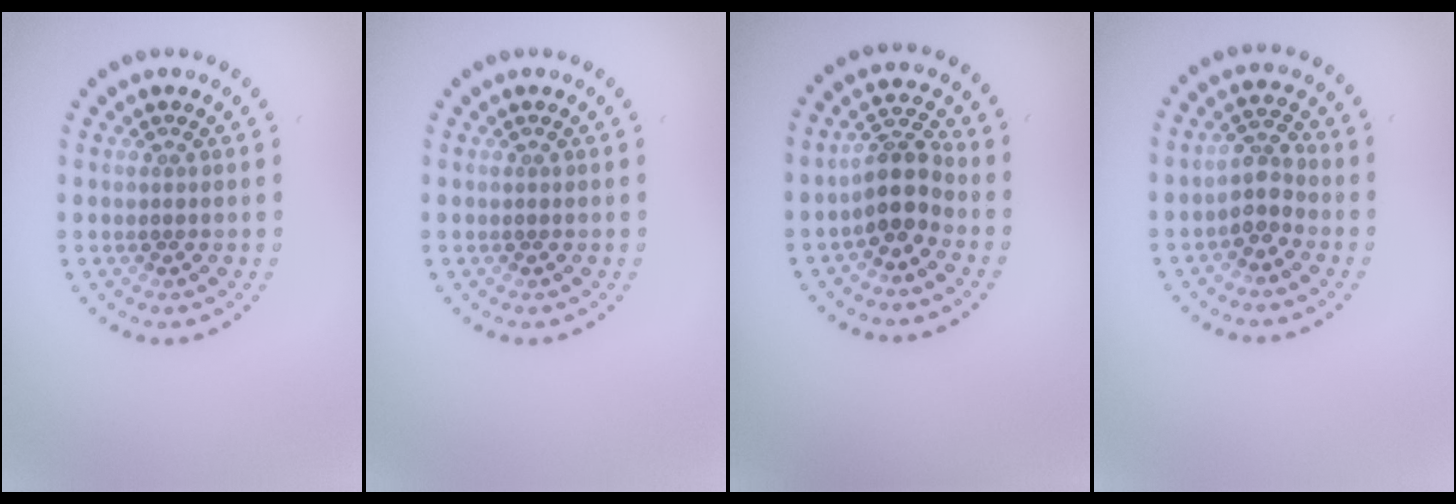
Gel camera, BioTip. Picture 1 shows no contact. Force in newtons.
{"total": 0.0}
{"total": 3.4, "press": 2.8, "slide": 1.9}
{"total": 2.4, "press": 2.0, "slide": 1.3}